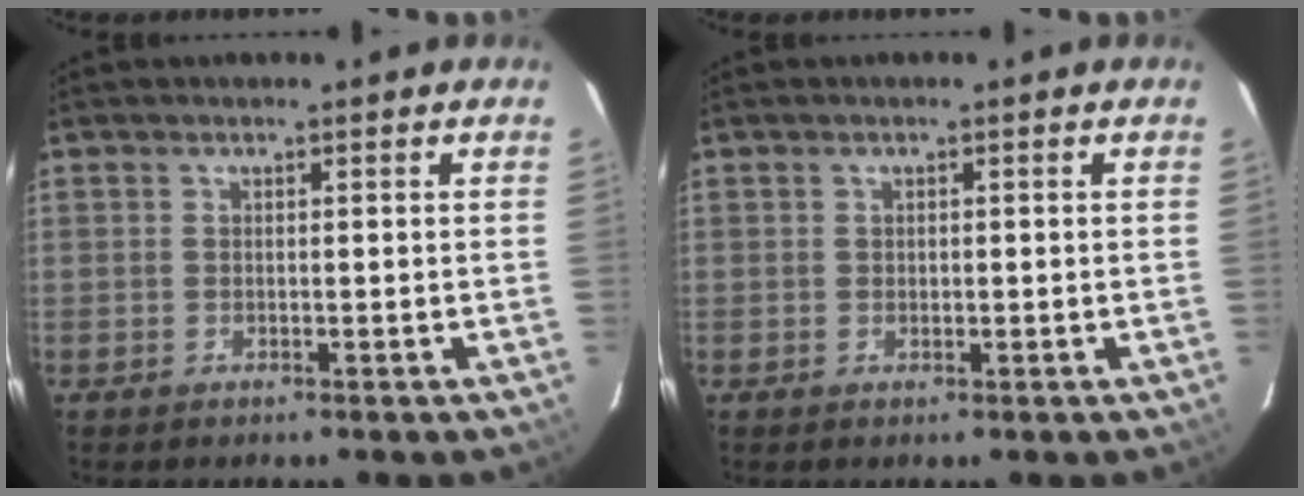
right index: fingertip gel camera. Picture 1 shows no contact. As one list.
[{"total": 0.8, "force": [0.0, 0.7, 0.3], "torque": [-0.003, 0.002, 0.001]}]